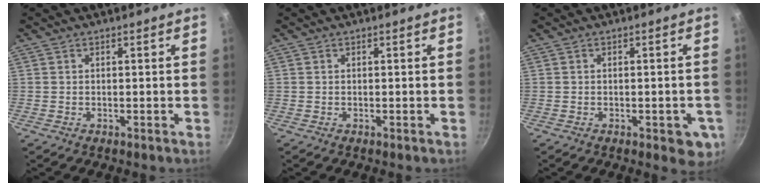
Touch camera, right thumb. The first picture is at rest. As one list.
[{"total": 0.0}, {"total": 5.8, "force": [-1.9, 2.7, 4.7], "torque": [-0.036, 0.004, -0.021]}]